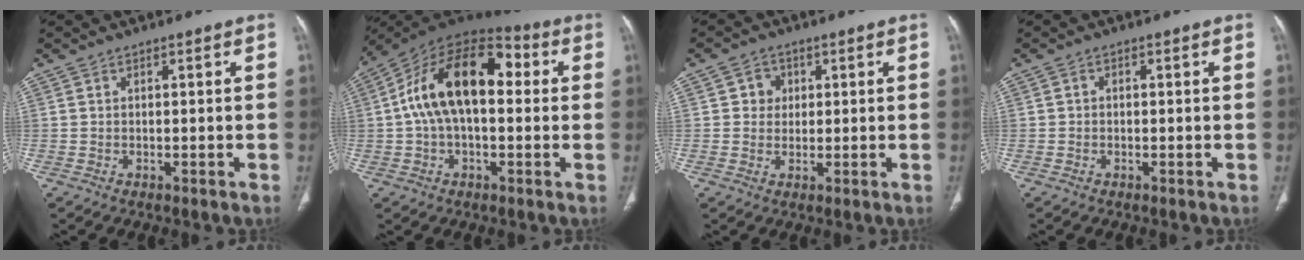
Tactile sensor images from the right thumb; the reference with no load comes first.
{"total": 18.7, "force": [2.3, 10.3, 15.4], "torque": [-0.254, 0.050, 0.028]}
{"total": 3.7, "force": [0.9, 3.4, 1.2], "torque": [0.003, 0.002, 0.012]}
{"total": 0.7, "force": [-0.1, 0.6, 0.3], "torque": [-0.001, 0.003, -0.005]}